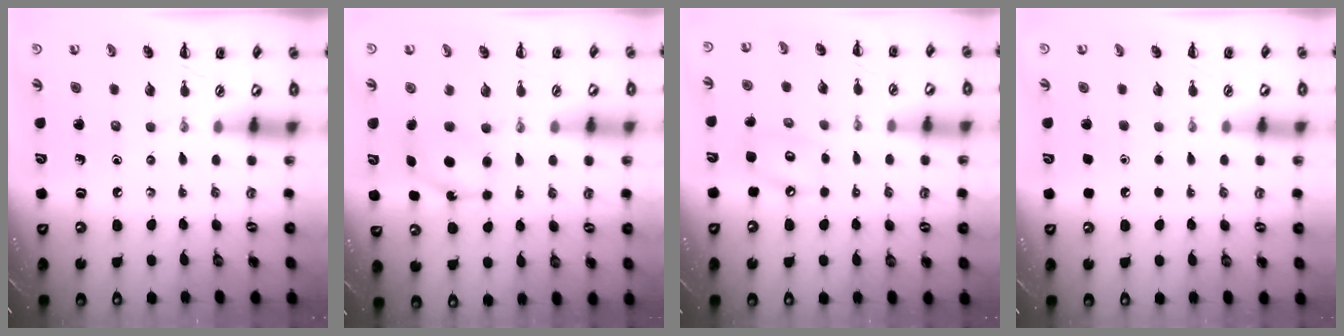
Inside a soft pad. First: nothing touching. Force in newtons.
{"total": 6.0, "press": 5.7, "slide": 1.7}
{"total": 8.0, "press": 7.9, "slide": 1.1}
{"total": 1.5, "press": 1.5, "slide": 0.1}